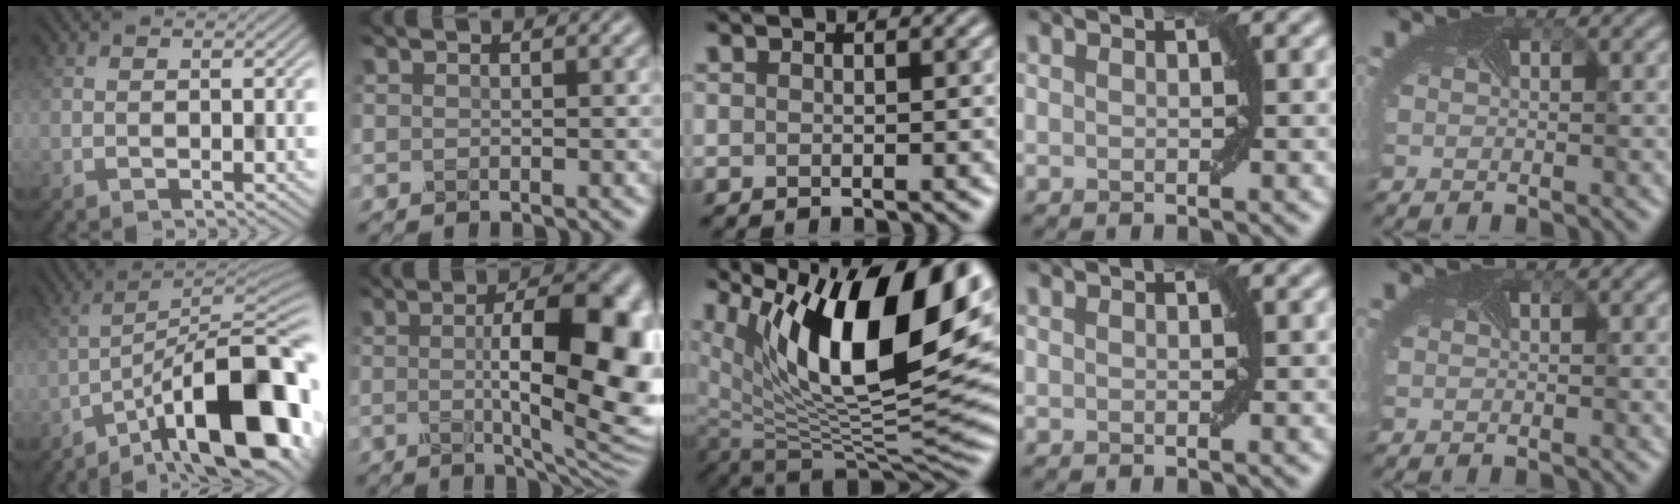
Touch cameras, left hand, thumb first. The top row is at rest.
{"thumb": {"total": 15.9, "force": [-9.1, 4.6, 12.2], "torque": [-0.174, 0.012, -0.153]}, "index": {"total": 12.1, "force": [0.3, 4.0, 11.4], "torque": [-0.156, -0.002, 0.006]}, "middle": {"total": 17.3, "force": [7.3, 7.3, 13.9], "torque": [-0.218, 0.010, 0.122]}}